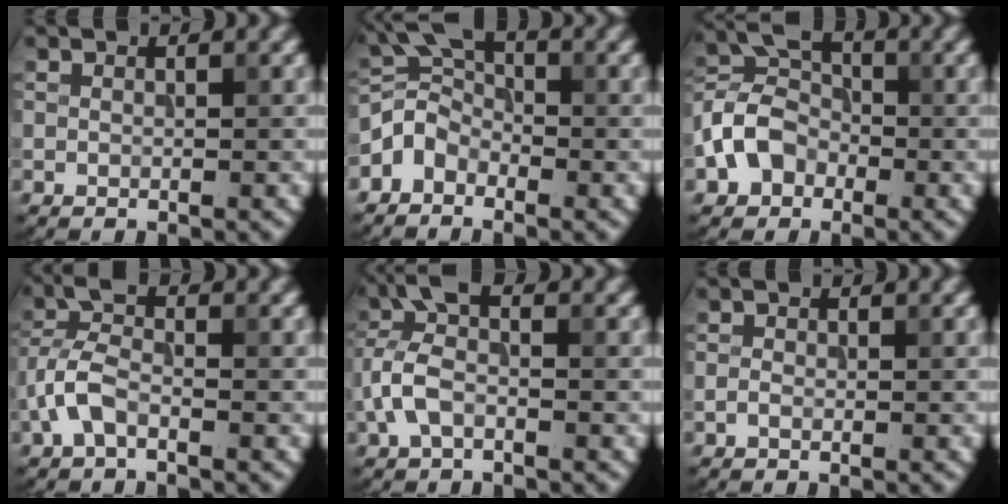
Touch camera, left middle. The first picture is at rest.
{"total": 3.1, "force": [-2.0, 2.0, 1.2], "torque": [-0.023, 0.010, -0.054]}
{"total": 5.0, "force": [-2.1, 3.7, 2.5], "torque": [-0.048, 0.008, -0.053]}
{"total": 3.5, "force": [-1.6, 1.6, 2.7], "torque": [-0.066, 0.010, -0.044]}
{"total": 4.2, "force": [-0.9, 2.1, 3.5], "torque": [-0.083, 0.018, -0.032]}
{"total": 0.8, "force": [-0.3, 0.5, 0.5], "torque": [-0.011, 0.001, -0.008]}